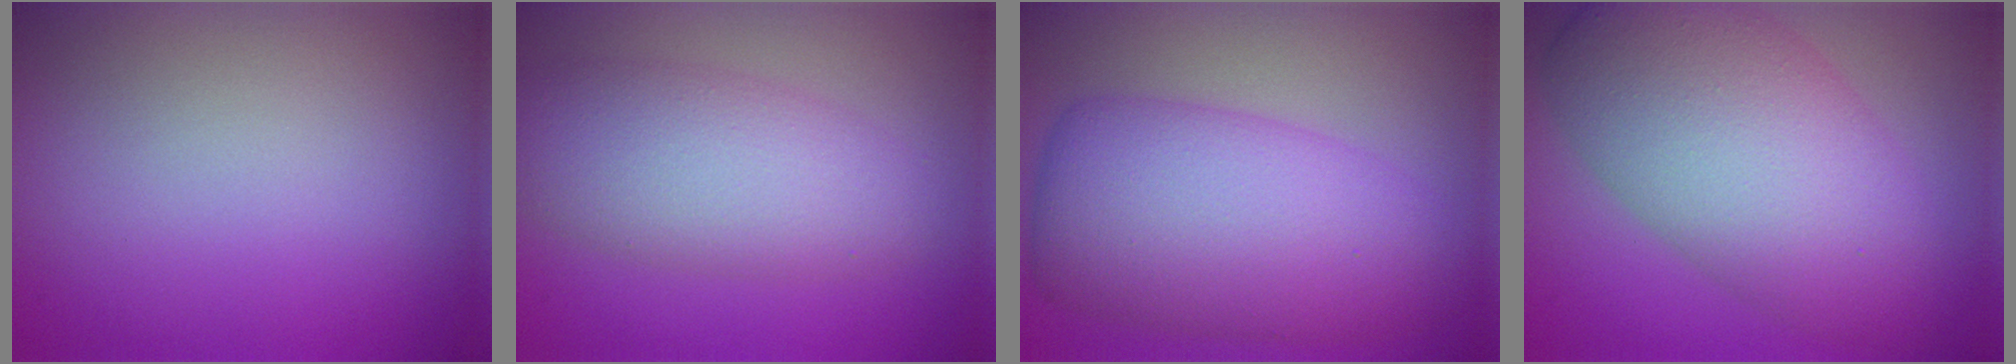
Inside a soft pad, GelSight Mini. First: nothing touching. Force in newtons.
{"total": 6.0, "press": 6.0, "slide": 0.4}
{"total": 9.3, "press": 9.3, "slide": 0.1}
{"total": 10.7, "press": 10.7, "slide": 0.2}